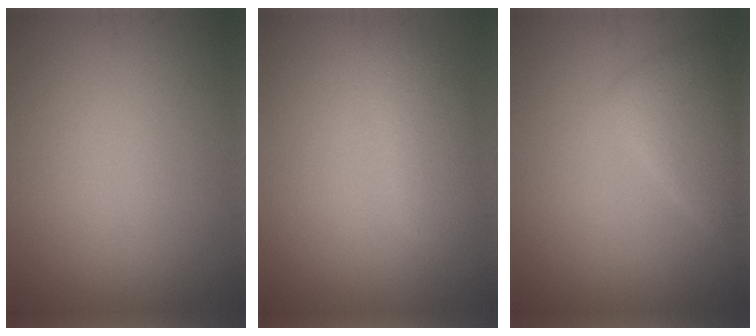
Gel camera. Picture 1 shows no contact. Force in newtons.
{"total": 2.7, "press": 2.7, "slide": 0.2}
{"total": 3.3, "press": 3.3, "slide": 0.2}